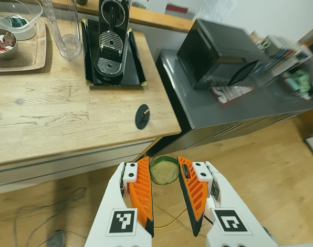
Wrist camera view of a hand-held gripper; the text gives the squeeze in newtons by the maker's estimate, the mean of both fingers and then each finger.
{"total": 7.3, "left": 7.5, "right": 7.1}